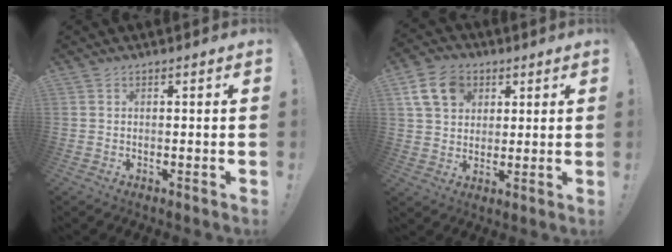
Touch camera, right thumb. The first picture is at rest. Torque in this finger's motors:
{"motor_torque": [0.08, 0.04, 0.65, 0.22, 0.00]}